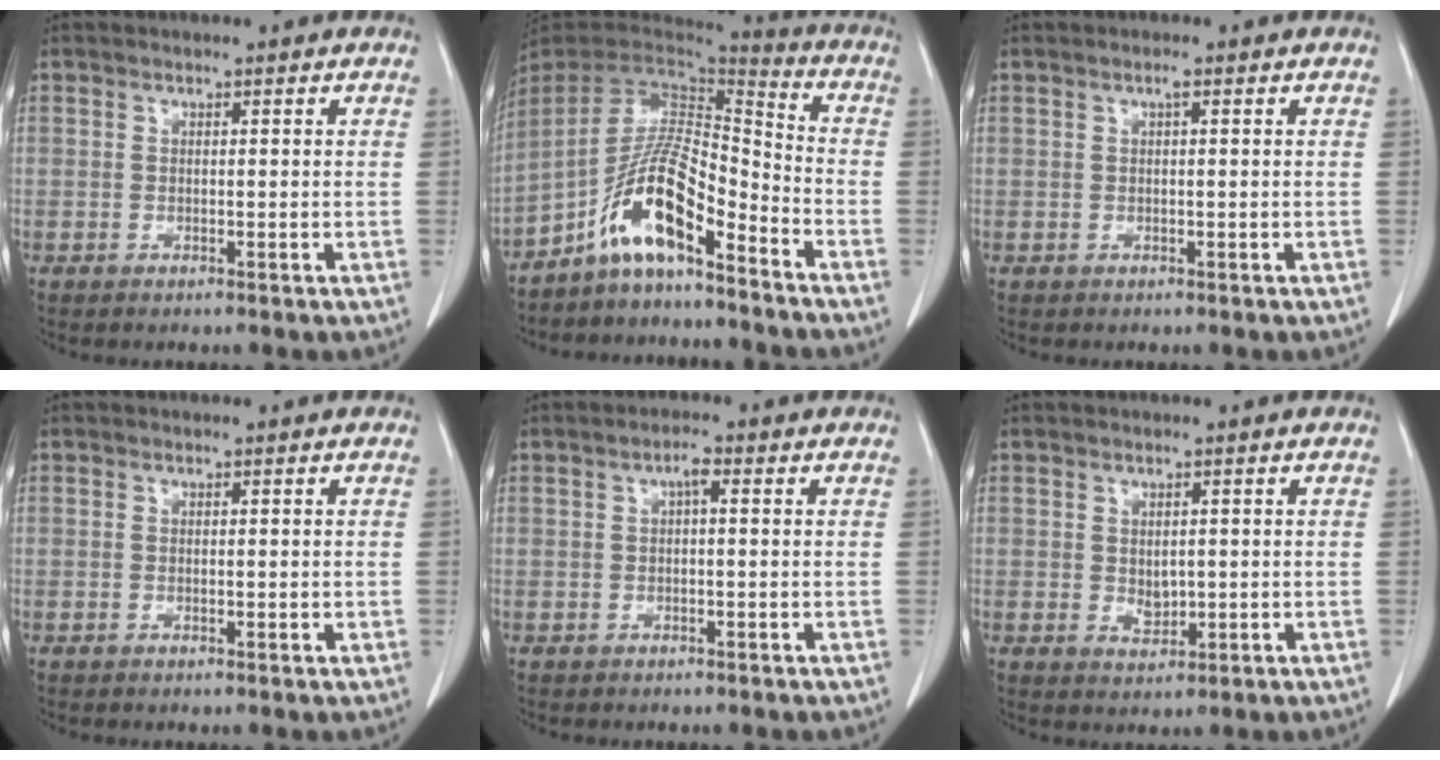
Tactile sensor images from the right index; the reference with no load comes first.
{"total": 11.4, "force": [-7.2, 2.2, 8.5], "torque": [-0.161, 0.019, -0.133]}
{"total": 0.7, "force": [0.3, 0.1, 0.7], "torque": [-0.011, 0.004, 0.003]}
{"total": 0.8, "force": [-0.1, 0.3, 0.8], "torque": [-0.010, -0.001, 0.001]}
{"total": 2.0, "force": [0.5, 0.5, 1.8], "torque": [-0.030, 0.009, 0.007]}
{"total": 2.5, "force": [0.1, 1.7, 1.8], "torque": [-0.031, -0.005, 0.010]}